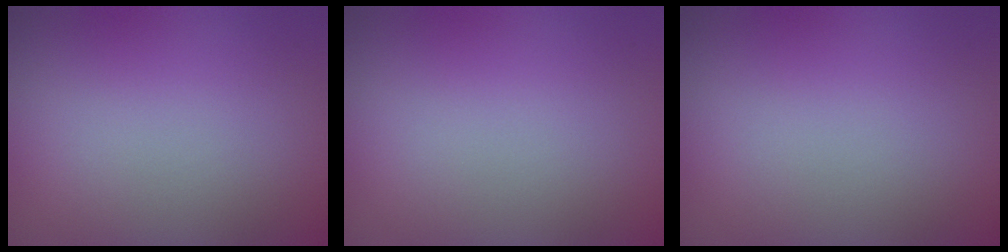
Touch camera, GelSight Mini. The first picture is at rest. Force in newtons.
{"total": 0.0}
{"total": 0.0}